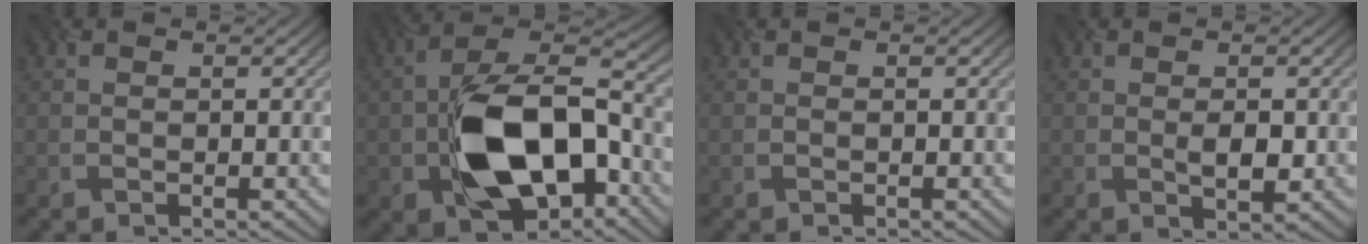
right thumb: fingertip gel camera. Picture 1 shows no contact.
{"total": 13.9, "force": [-3.9, 8.4, 10.4], "torque": [-0.198, -0.024, -0.065]}
{"total": 0.0}
{"total": 2.2, "force": [-0.3, 1.1, 1.8], "torque": [-0.043, -0.002, 0.001]}